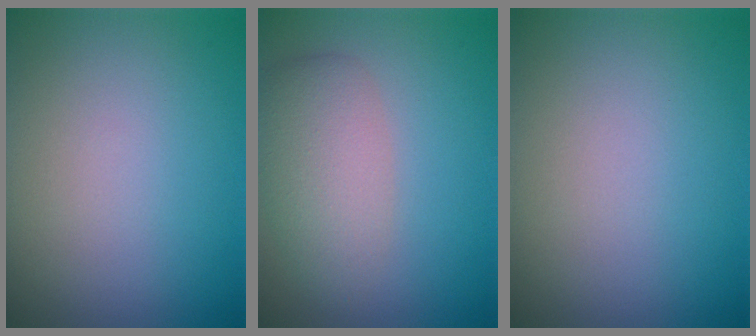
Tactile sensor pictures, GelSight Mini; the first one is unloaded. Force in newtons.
{"total": 4.0, "press": 4.0, "slide": 0.1}
{"total": 0.0}